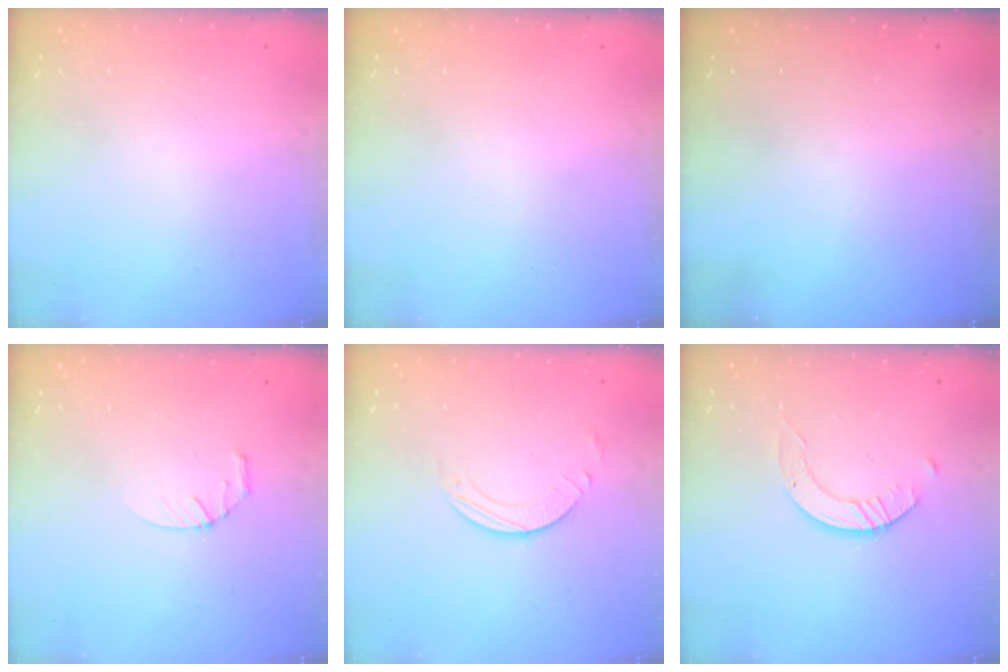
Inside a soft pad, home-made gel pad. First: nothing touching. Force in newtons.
{"total": 0.0}
{"total": 0.0}
{"total": 2.8, "press": 2.8, "slide": 0.4}
{"total": 2.8, "press": 2.8, "slide": 0.2}
{"total": 2.5, "press": 2.5, "slide": 0.3}